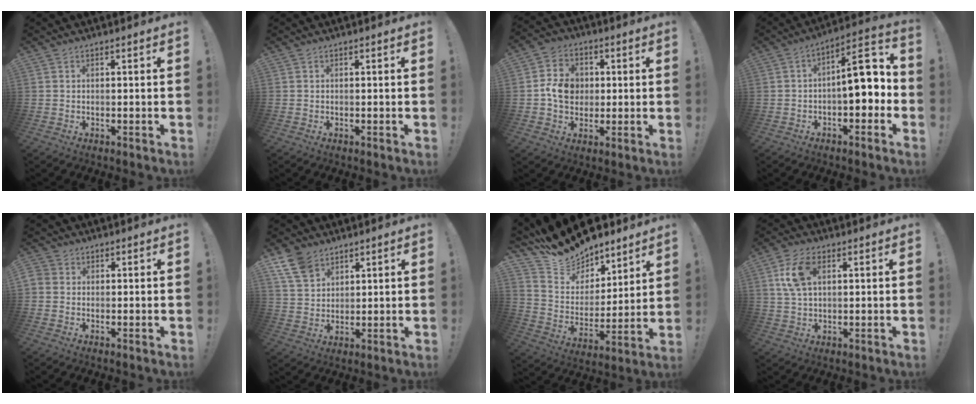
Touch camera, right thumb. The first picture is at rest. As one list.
[{"total": 0.0}, {"total": 10.5, "force": [0.6, 8.9, 5.5], "torque": [-0.078, 0.013, 0.017]}, {"total": 12.4, "force": [0.0, 5.6, 11.1], "torque": [-0.145, 0.007, -0.003]}, {"total": 2.4, "force": [0.2, 2.2, 1.0], "torque": [-0.020, 0.005, 0.007]}, {"total": 9.2, "force": [6.4, 5.6, 3.7], "torque": [-0.073, -0.029, 0.128]}, {"total": 14.7, "force": [13.4, 5.5, 2.7], "torque": [-0.083, -0.107, 0.244]}, {"total": 9.6, "force": [3.0, 5.3, 7.4], "torque": [-0.144, 0.005, 0.056]}]